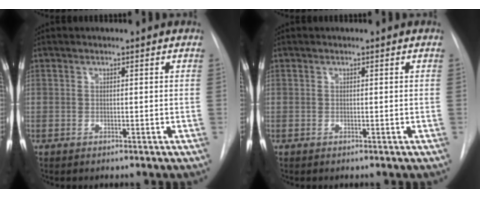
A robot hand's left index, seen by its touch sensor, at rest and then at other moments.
{"total": 0.0}